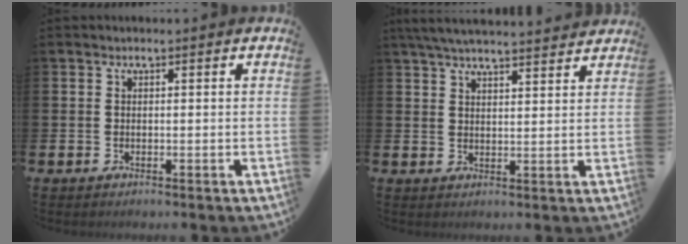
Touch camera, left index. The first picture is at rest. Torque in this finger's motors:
{"motor_torque": [0.90, -0.88, 0.21, 0.12]}